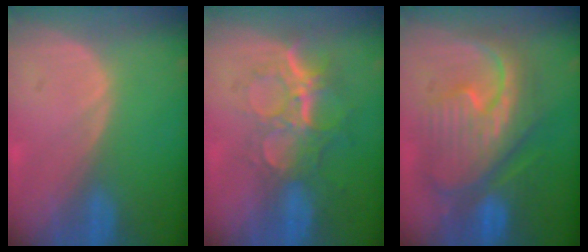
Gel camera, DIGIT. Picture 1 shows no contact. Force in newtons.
{"total": 9.2, "press": 7.7, "slide": 5.0}
{"total": 12.4, "press": 12.3, "slide": 1.4}